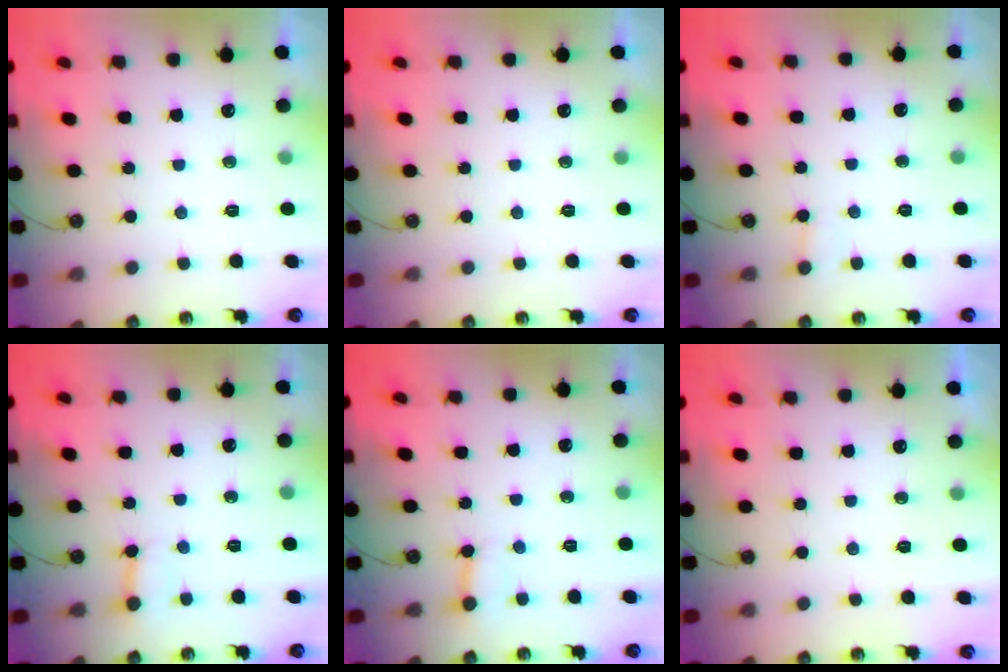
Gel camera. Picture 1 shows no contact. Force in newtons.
{"total": 0.0}
{"total": 2.8, "press": 2.8, "slide": 0.2}
{"total": 3.0, "press": 2.9, "slide": 0.3}
{"total": 3.0, "press": 2.9, "slide": 0.3}
{"total": 0.0}